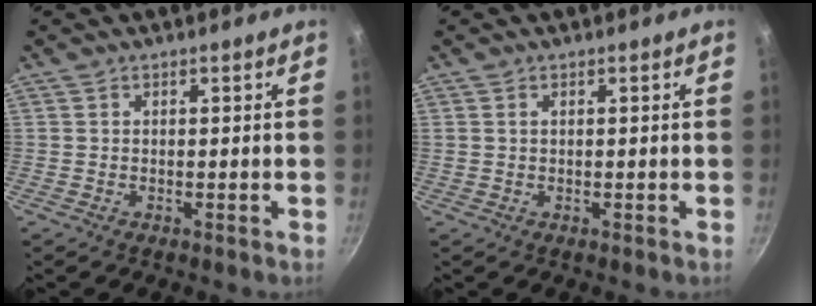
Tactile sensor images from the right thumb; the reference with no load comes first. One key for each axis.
{"total": 0.5, "fx": 0.2, "fy": 0.3, "fz": 0.3, "tx": -0.006, "ty": 0.002, "tz": 0.005}